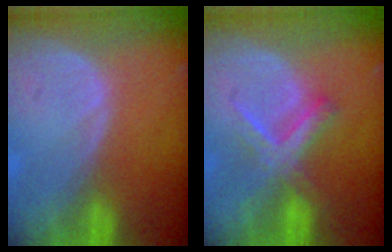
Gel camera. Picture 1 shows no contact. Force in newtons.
{"total": 5.5, "press": 5.5, "slide": 1.0}